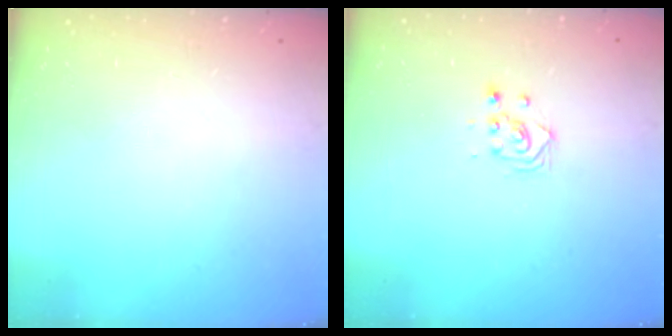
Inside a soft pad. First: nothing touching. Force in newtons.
{"total": 2.9, "press": 2.9, "slide": 0.1}